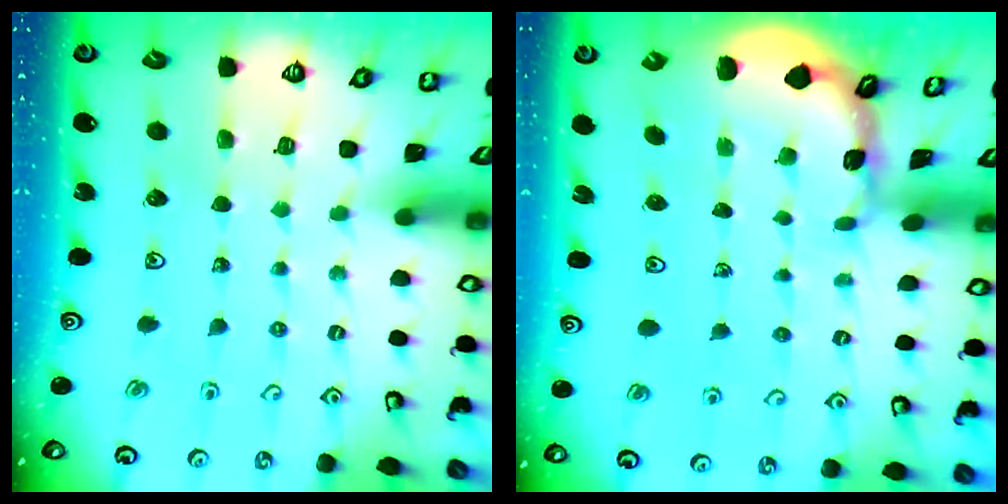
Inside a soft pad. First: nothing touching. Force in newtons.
{"total": 1.5, "press": 1.5, "slide": 0.2}